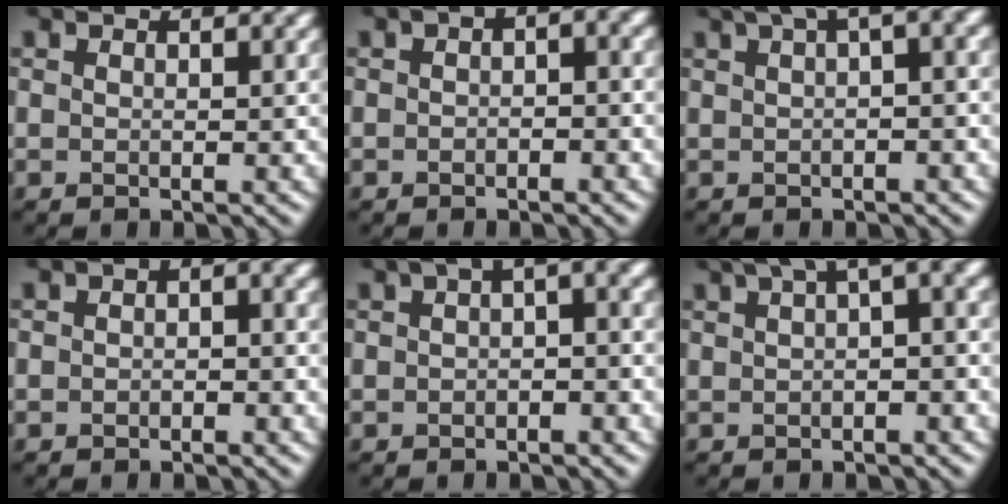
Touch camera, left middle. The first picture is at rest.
{"total": 4.2, "force": [1.3, 1.9, 3.6], "torque": [-0.038, 0.019, 0.010]}
{"total": 8.4, "force": [4.7, 2.8, 6.3], "torque": [-0.079, 0.039, 0.058]}
{"total": 3.5, "force": [1.0, 1.7, 2.9], "torque": [-0.030, 0.016, 0.006]}
{"total": 6.6, "force": [2.9, 2.2, 5.4], "torque": [-0.065, 0.030, 0.032]}
{"total": 7.6, "force": [4.1, 2.3, 6.0], "torque": [-0.079, 0.035, 0.059]}